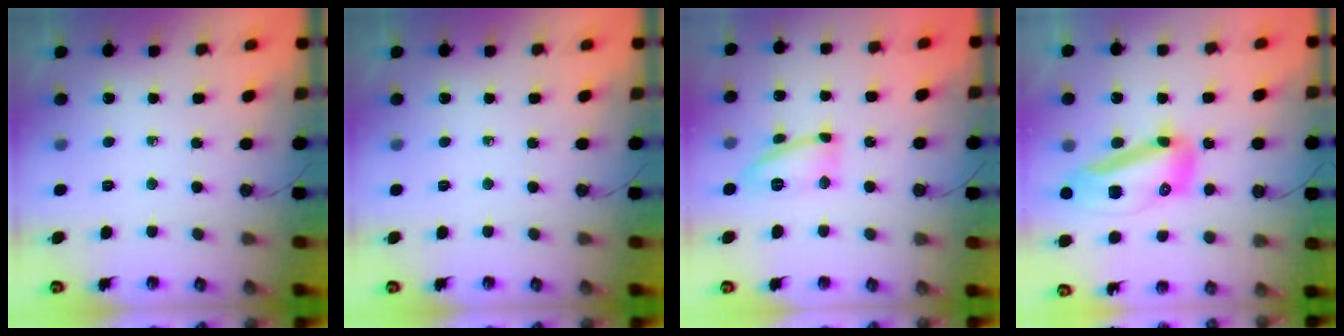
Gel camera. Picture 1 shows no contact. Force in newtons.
{"total": 0.0}
{"total": 12.5, "press": 12.5, "slide": 1.0}
{"total": 15.5, "press": 15.4, "slide": 1.7}